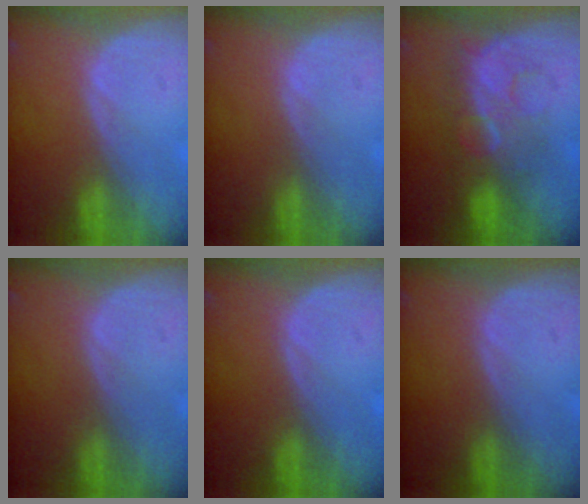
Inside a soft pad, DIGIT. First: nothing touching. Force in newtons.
{"total": 0.0}
{"total": 8.0, "press": 7.7, "slide": 2.0}
{"total": 0.0}
{"total": 0.0}
{"total": 0.0}